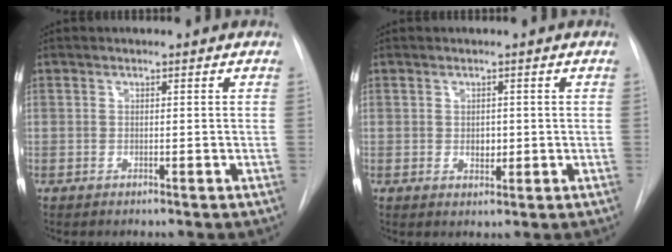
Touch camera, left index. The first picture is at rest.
{"total": 1.7, "force": [0.1, 1.3, 1.1], "torque": [-0.017, -0.002, 0.004]}